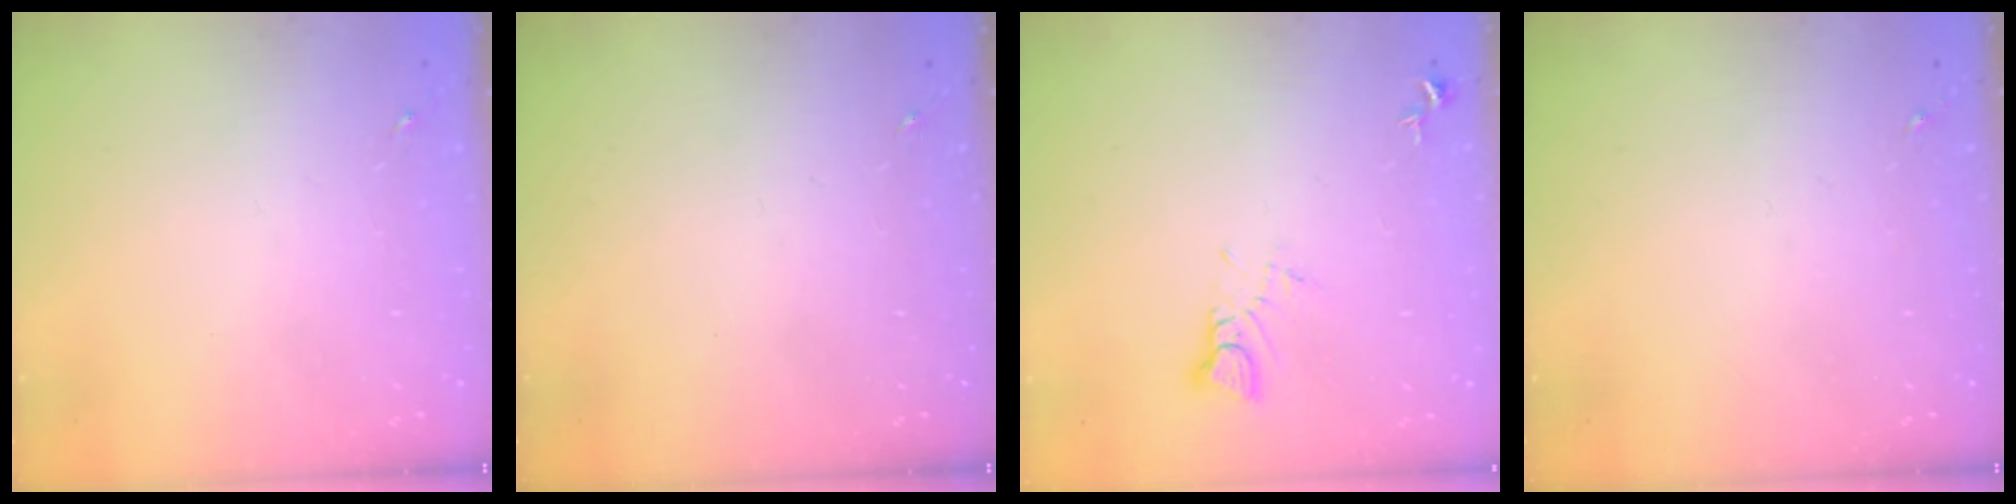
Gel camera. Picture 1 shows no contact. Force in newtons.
{"total": 0.0}
{"total": 3.5, "press": 3.5, "slide": 0.2}
{"total": 0.0}